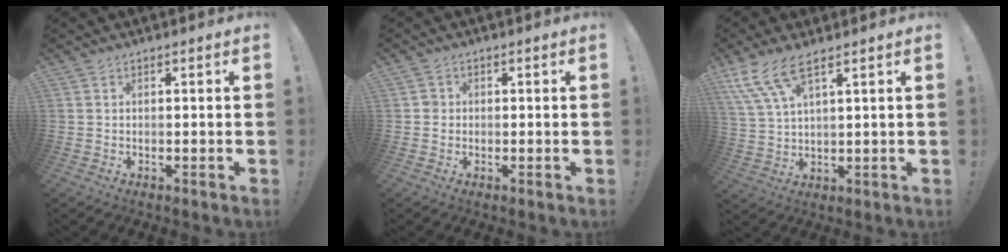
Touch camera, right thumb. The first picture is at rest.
{"total": 2.1, "force": [-0.2, 2.0, 0.6], "torque": [-0.009, 0.007, -0.003]}
{"total": 9.4, "force": [6.3, 2.4, 6.5], "torque": [-0.143, -0.019, 0.124]}